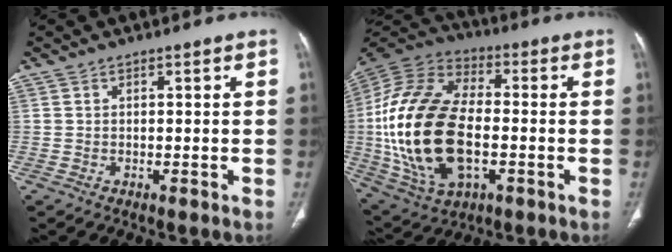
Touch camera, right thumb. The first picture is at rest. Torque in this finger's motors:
{"motor_torque": [-0.06, 2.11, 2.67, -0.11, 0.73]}